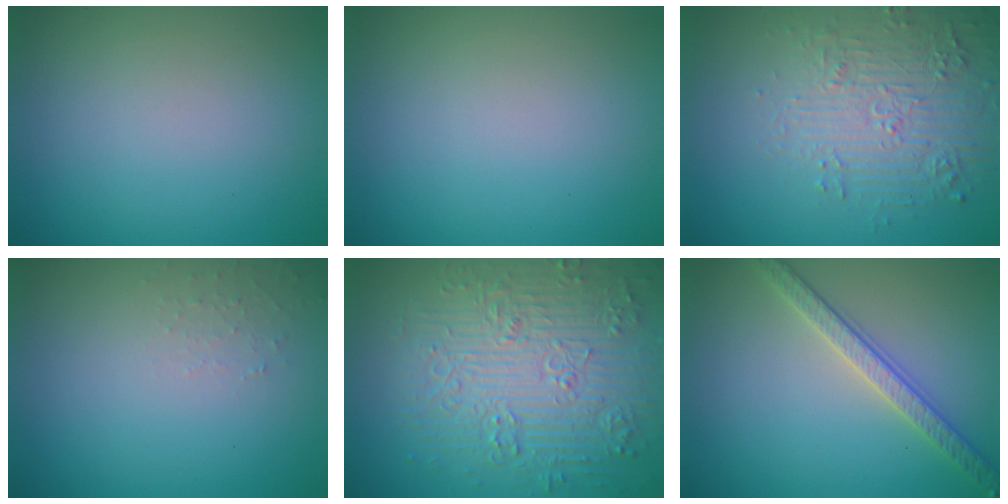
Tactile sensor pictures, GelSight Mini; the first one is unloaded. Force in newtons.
{"total": 0.0}
{"total": 4.9, "press": 4.1, "slide": 2.7}
{"total": 1.1, "press": 1.0, "slide": 0.2}
{"total": 9.2, "press": 6.8, "slide": 6.2}
{"total": 3.1, "press": 2.9, "slide": 1.1}